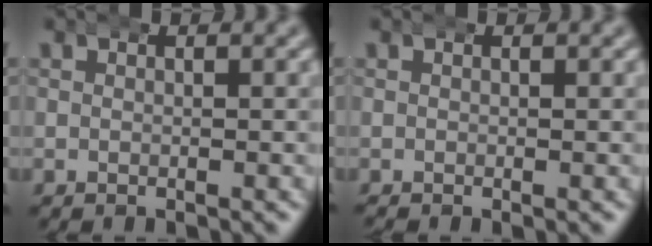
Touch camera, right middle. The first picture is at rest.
{"total": 0.0}